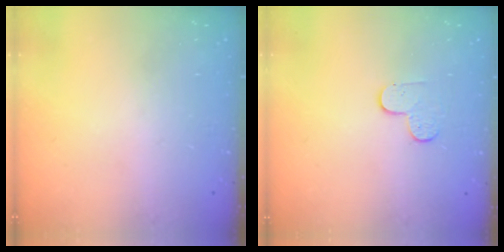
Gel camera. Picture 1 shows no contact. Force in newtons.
{"total": 5.4, "press": 5.3, "slide": 0.6}